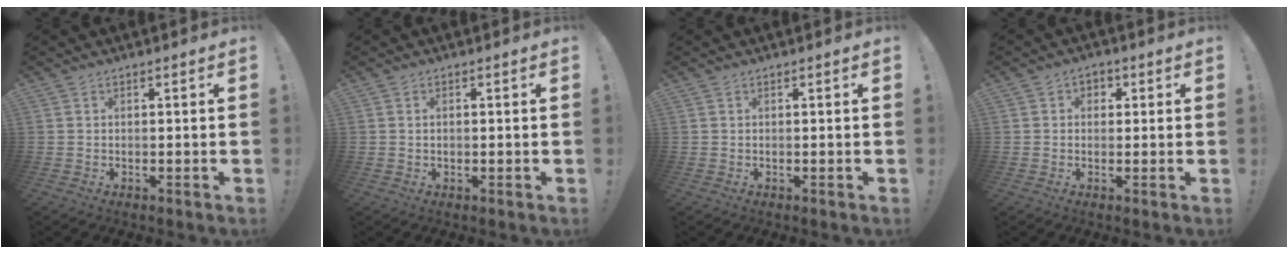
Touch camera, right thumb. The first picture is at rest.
{"total": 0.9, "force": [0.1, 0.5, 0.7], "torque": [-0.015, 0.003, 0.002]}
{"total": 0.0}
{"total": 2.6, "force": [-0.1, 2.4, 1.0], "torque": [-0.010, 0.004, -0.004]}